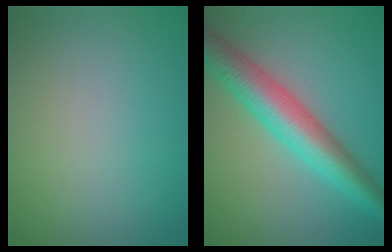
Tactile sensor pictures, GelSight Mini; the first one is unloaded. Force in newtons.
{"total": 7.2, "press": 7.2, "slide": 0.1}